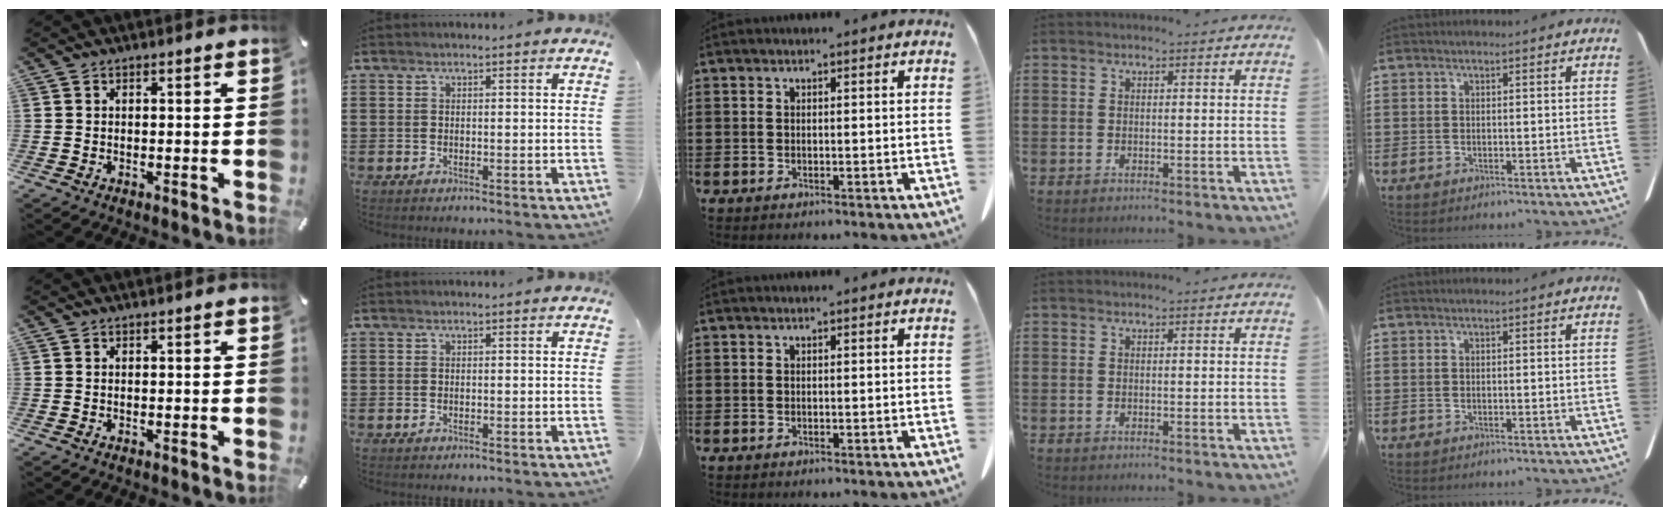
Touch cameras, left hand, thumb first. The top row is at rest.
{}